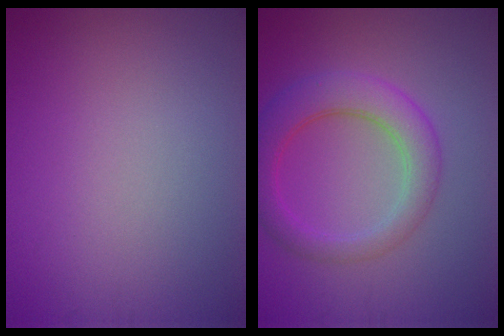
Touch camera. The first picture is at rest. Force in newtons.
{"total": 4.8, "press": 4.8, "slide": 0.2}